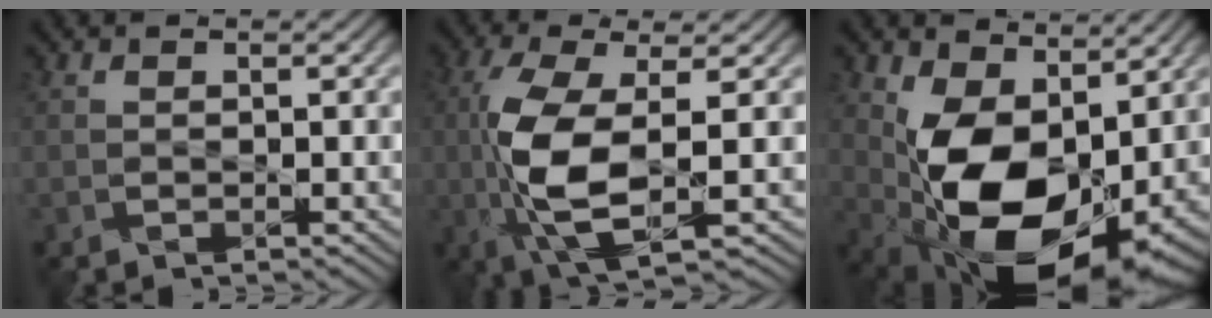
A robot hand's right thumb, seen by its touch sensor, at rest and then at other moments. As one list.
[{"total": 9.2, "force": [-0.7, 2.7, 8.8], "torque": [-0.198, 0.002, -0.015]}, {"total": 14.6, "force": [0.6, 9.0, 11.5], "torque": [-0.215, -0.033, 0.016]}]